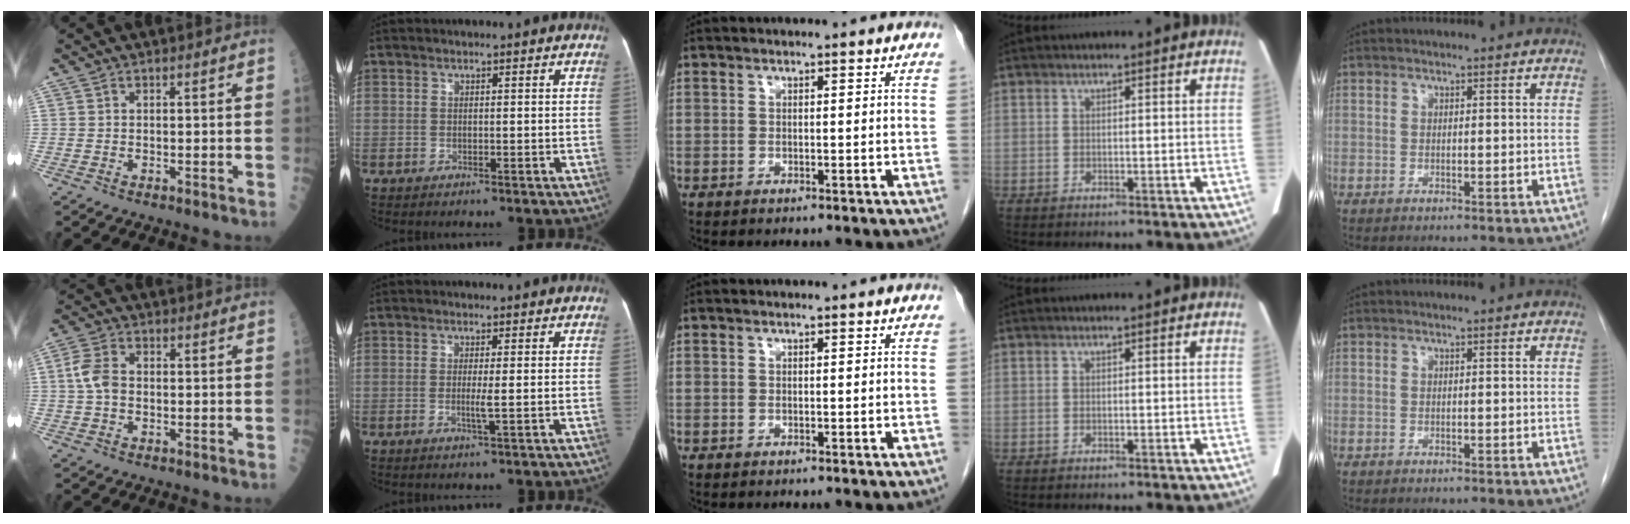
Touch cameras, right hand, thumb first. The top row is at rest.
{"thumb": {"total": 5.4, "force": [-0.1, 3.6, 4.1], "torque": [-0.085, 0.014, -0.008]}, "index": {"total": 2.0, "force": [-0.3, -0.4, 1.9], "torque": [-0.040, -0.004, -0.007]}}